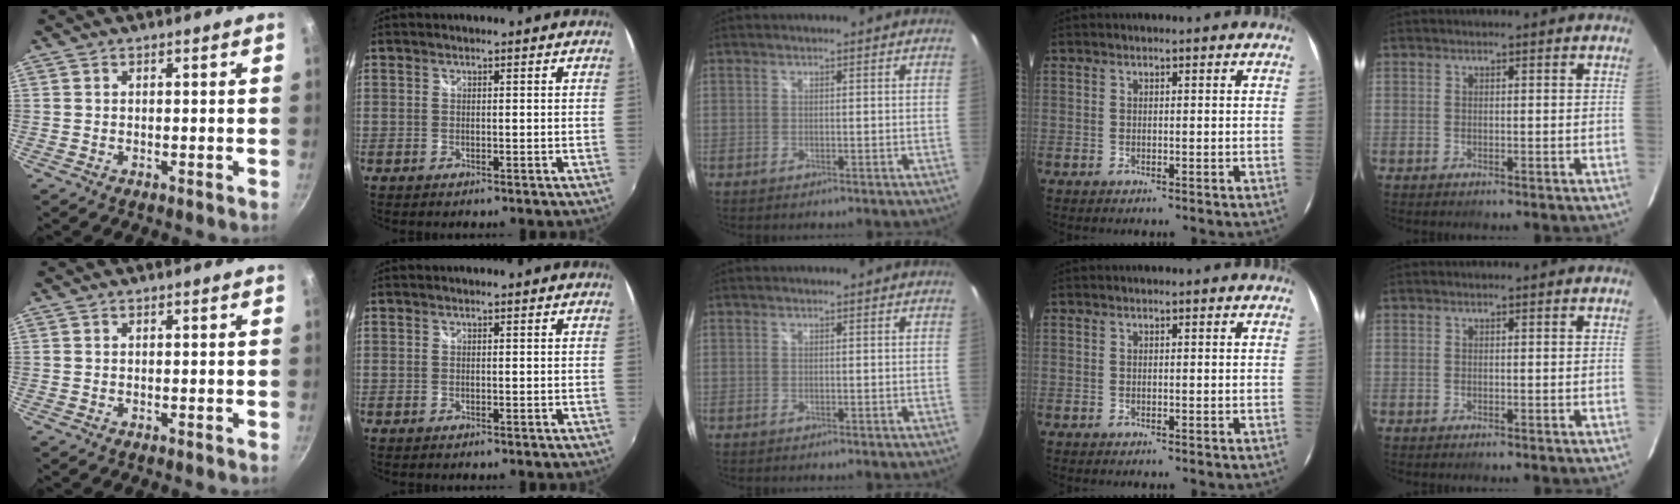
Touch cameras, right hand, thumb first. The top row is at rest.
{}